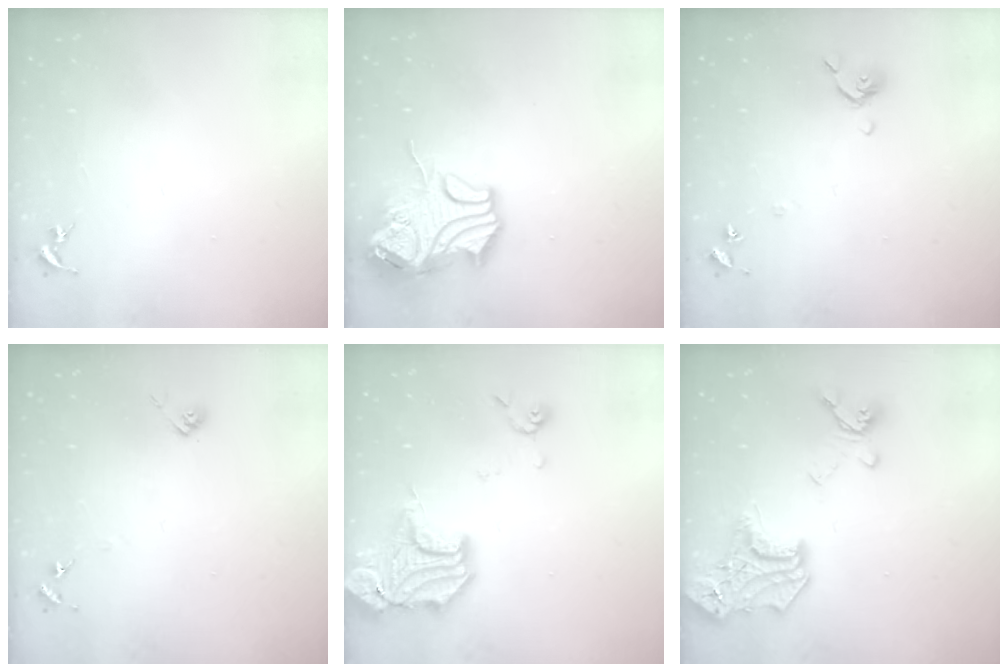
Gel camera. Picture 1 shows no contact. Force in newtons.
{"total": 14.6, "press": 14.5, "slide": 2.1}
{"total": 6.7, "press": 6.6, "slide": 1.0}
{"total": 6.2, "press": 6.2, "slide": 0.5}
{"total": 20.2, "press": 20.0, "slide": 2.5}
{"total": 19.9, "press": 19.9, "slide": 0.9}